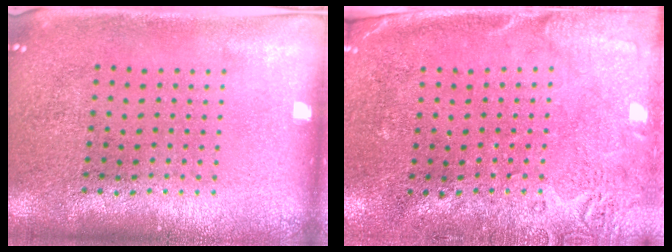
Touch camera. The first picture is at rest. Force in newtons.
{"total": 2.7, "press": 2.2, "slide": 1.7}